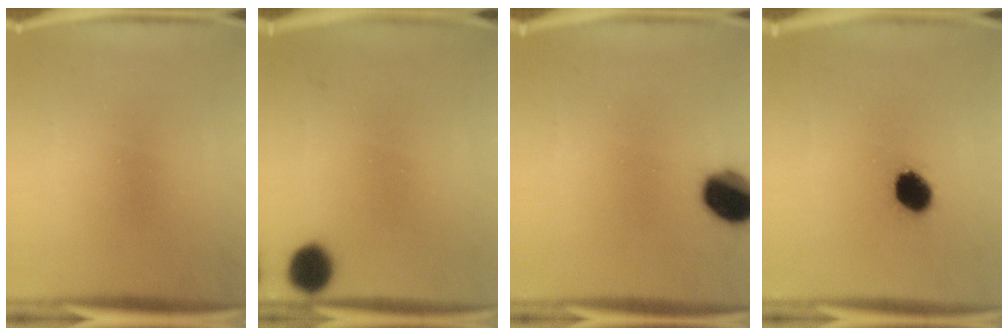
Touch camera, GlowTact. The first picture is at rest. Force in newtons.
{"total": 5.3}
{"total": 11.6}
{"total": 7.2}